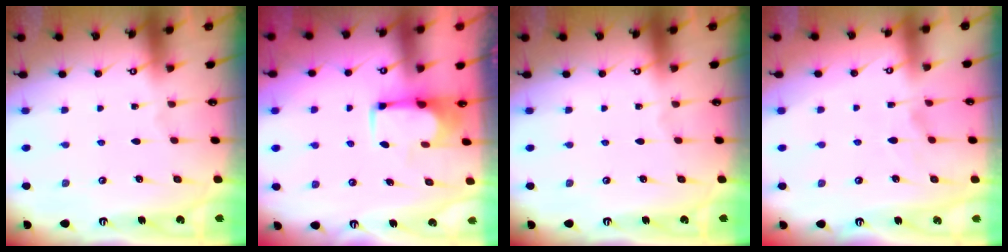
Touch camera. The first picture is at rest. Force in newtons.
{"total": 1.6, "press": 1.5, "slide": 0.7}
{"total": 0.0}
{"total": 2.8, "press": 2.5, "slide": 1.2}